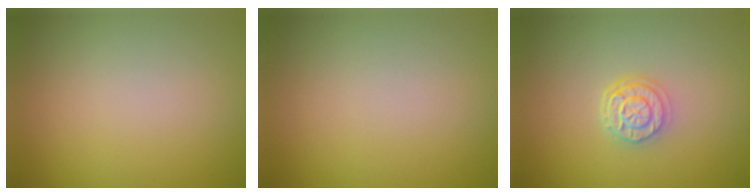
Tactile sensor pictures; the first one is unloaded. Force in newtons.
{"total": 0.0}
{"total": 2.7, "press": 2.2, "slide": 1.5}